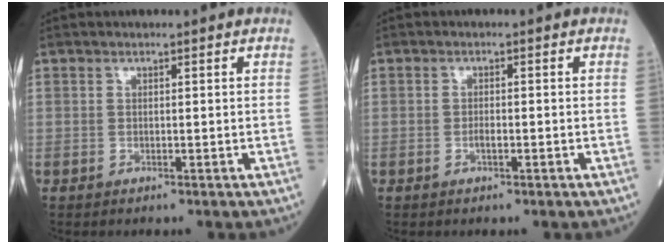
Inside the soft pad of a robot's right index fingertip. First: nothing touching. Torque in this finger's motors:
{"motor_torque": [0.19, 0.04, 0.11, 0.03]}